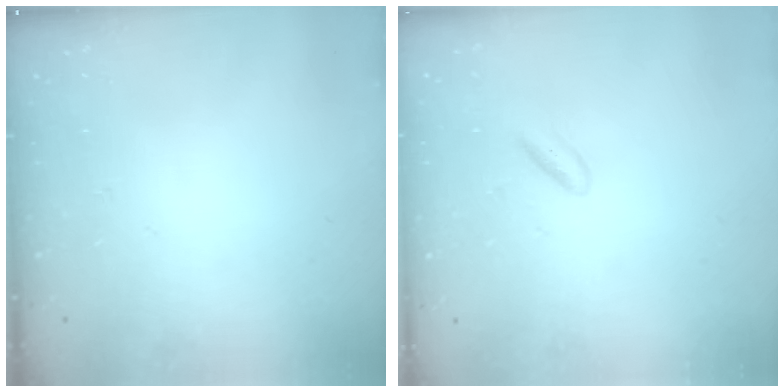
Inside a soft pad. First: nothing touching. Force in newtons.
{"total": 2.7, "press": 2.4, "slide": 1.1}